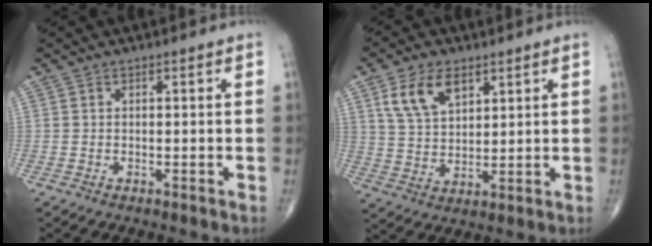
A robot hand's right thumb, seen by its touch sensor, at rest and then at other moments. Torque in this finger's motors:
{"motor_torque": [-0.11, 0.56, 0.21, 0.26, 0.21]}